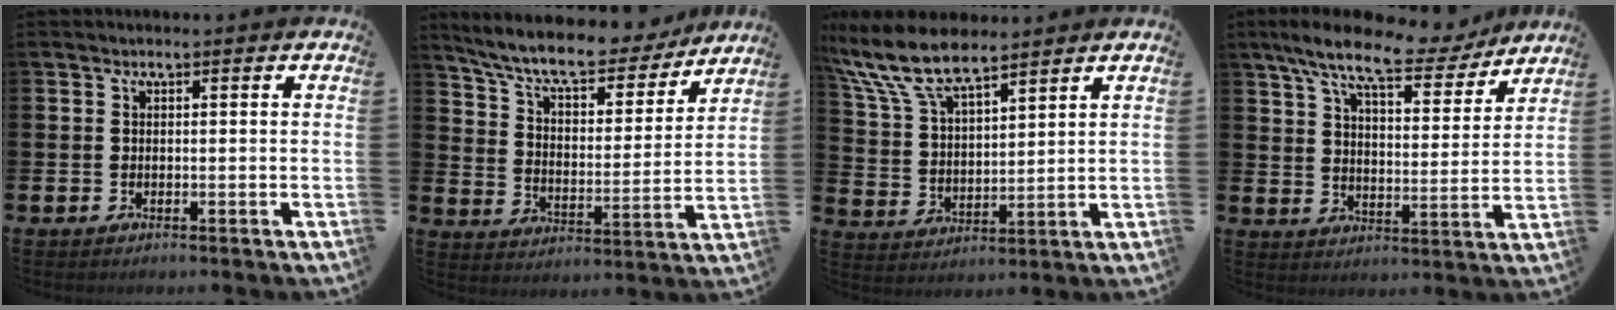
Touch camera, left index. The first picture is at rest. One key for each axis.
{"total": 9.2, "fx": 8.4, "fy": 1.9, "fz": 3.3, "tx": -0.097, "ty": -0.055, "tz": 0.144}
{"total": 9.7, "fx": 8.2, "fy": 3.0, "fz": 4.3, "tx": -0.117, "ty": -0.029, "tz": 0.151}
{"total": 10.6, "fx": 8.9, "fy": 2.7, "fz": 5.1, "tx": -0.113, "ty": -0.045, "tz": 0.152}